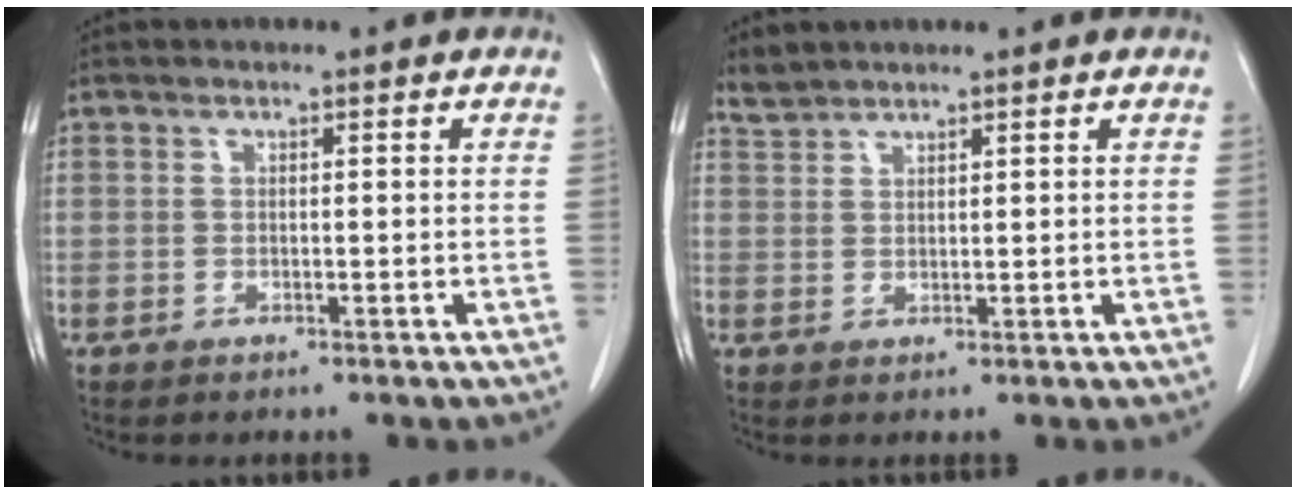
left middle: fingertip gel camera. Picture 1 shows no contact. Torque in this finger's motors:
{"motor_torque": [-0.02, -0.28, -0.12, -0.01]}